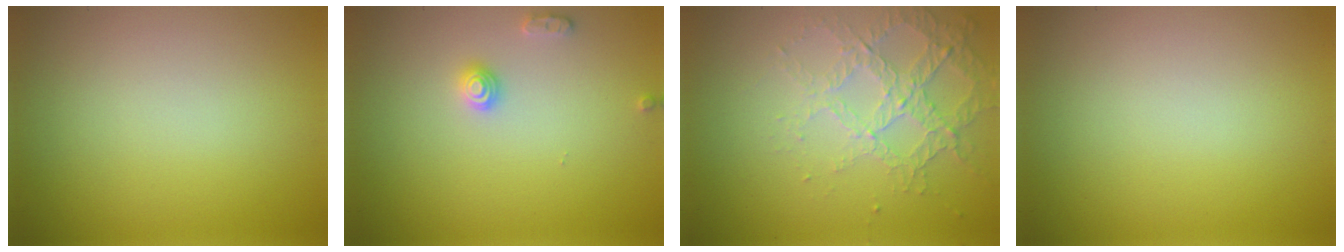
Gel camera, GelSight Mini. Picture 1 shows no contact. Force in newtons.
{"total": 1.4, "press": 1.4, "slide": 0.1}
{"total": 4.3, "press": 2.9, "slide": 3.1}
{"total": 0.0}